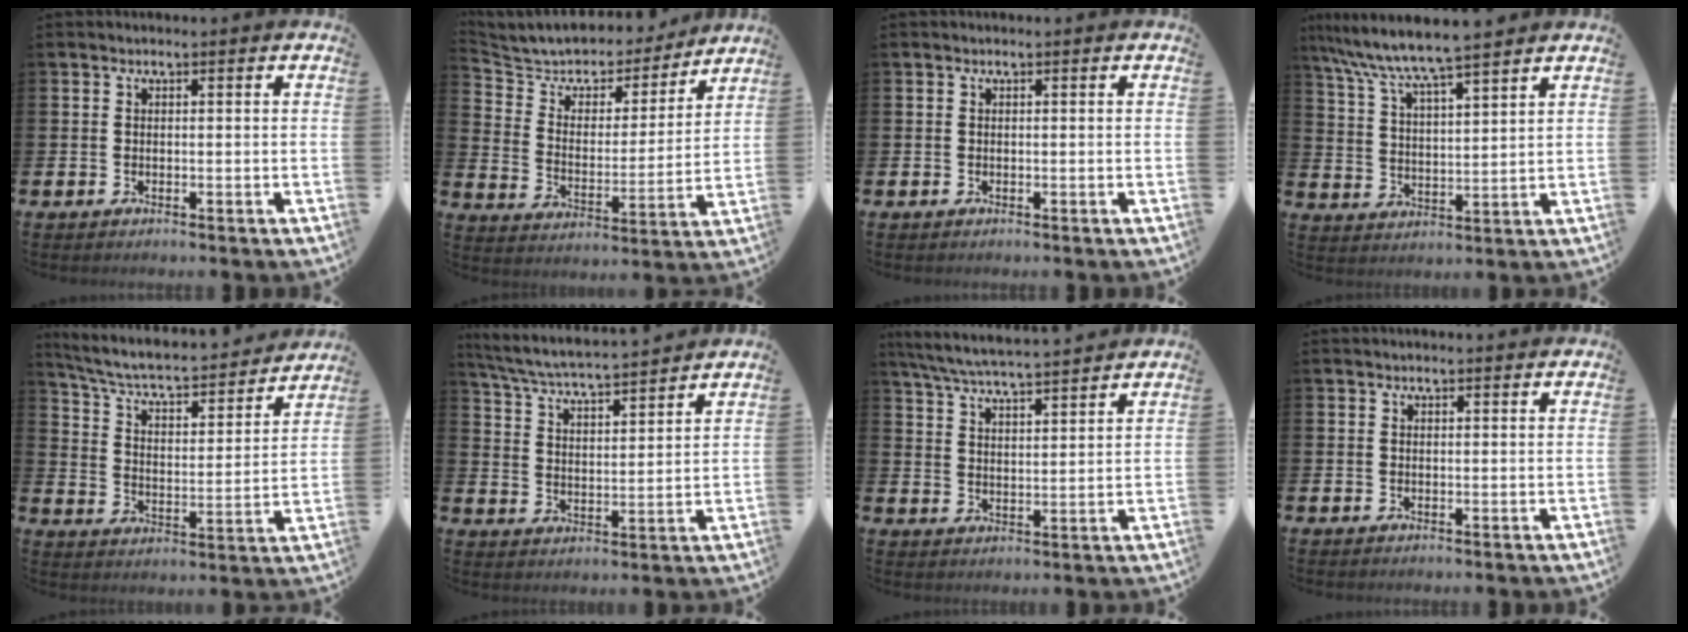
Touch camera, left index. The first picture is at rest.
{"total": 6.3, "force": [5.8, 2.5, 0.7], "torque": [-0.058, -0.042, 0.097]}
{"total": 0.0}
{"total": 7.9, "force": [7.4, 0.3, 2.9], "torque": [-0.087, -0.036, 0.131]}
{"total": 6.5, "force": [5.8, 1.4, 2.6], "torque": [-0.082, -0.046, 0.091]}
{"total": 5.4, "force": [5.2, -0.1, 1.3], "torque": [-0.052, -0.040, 0.086]}
{"total": 6.2, "force": [6.0, 0.1, 1.5], "torque": [-0.054, -0.037, 0.106]}
{"total": 0.7, "force": [0.6, 0.0, 0.2], "torque": [0.005, -0.004, 0.010]}